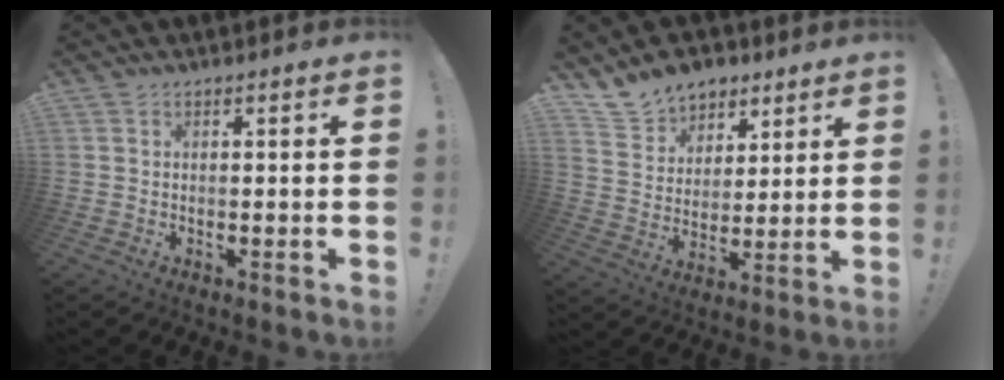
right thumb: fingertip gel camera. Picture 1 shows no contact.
{"total": 12.3, "force": [9.2, 7.8, 2.6], "torque": [-0.052, -0.063, 0.181]}